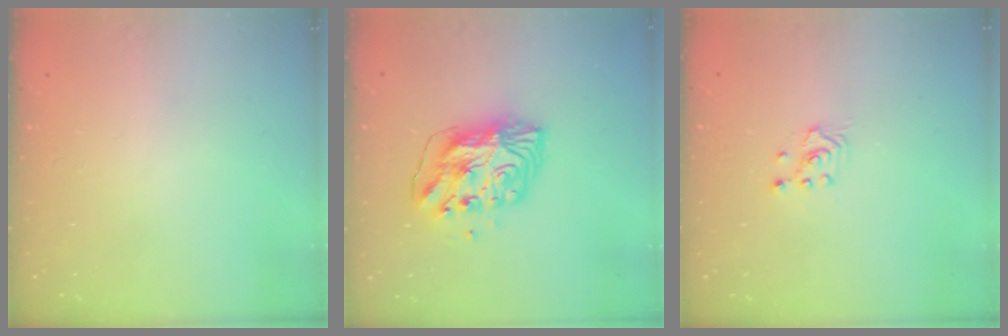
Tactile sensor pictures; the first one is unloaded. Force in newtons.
{"total": 11.2, "press": 11.2, "slide": 1.1}
{"total": 2.5, "press": 2.4, "slide": 0.9}